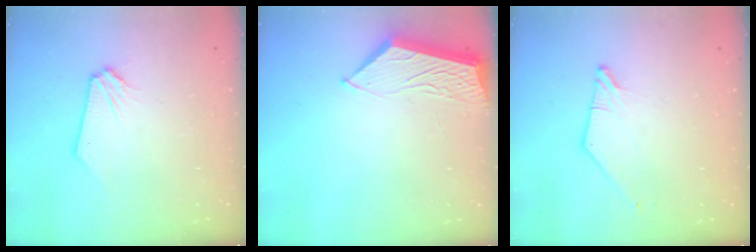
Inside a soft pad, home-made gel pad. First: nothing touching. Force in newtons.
{"total": 4.5, "press": 4.4, "slide": 0.4}
{"total": 1.3, "press": 1.3, "slide": 0.2}